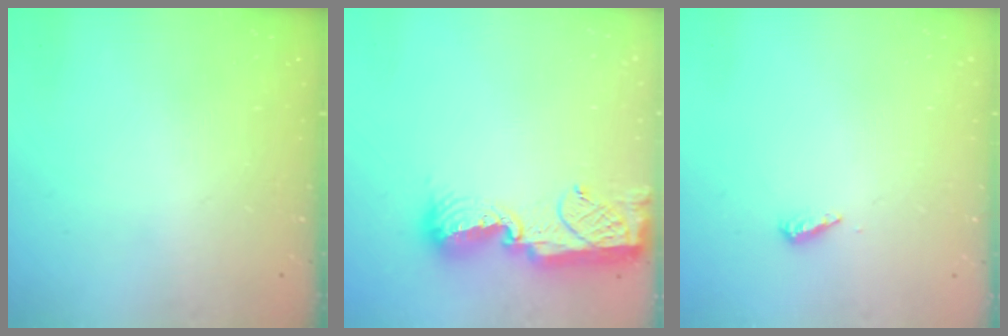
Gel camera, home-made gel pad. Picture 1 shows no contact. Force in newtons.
{"total": 11.0, "press": 11.0, "slide": 0.6}
{"total": 4.3, "press": 4.2, "slide": 0.6}